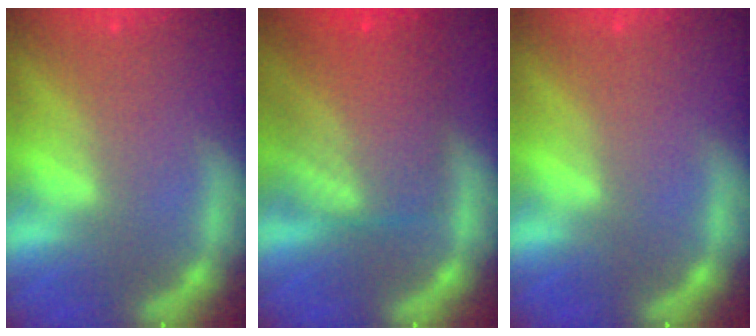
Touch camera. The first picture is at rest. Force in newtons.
{"total": 9.0}
{"total": 0.0}